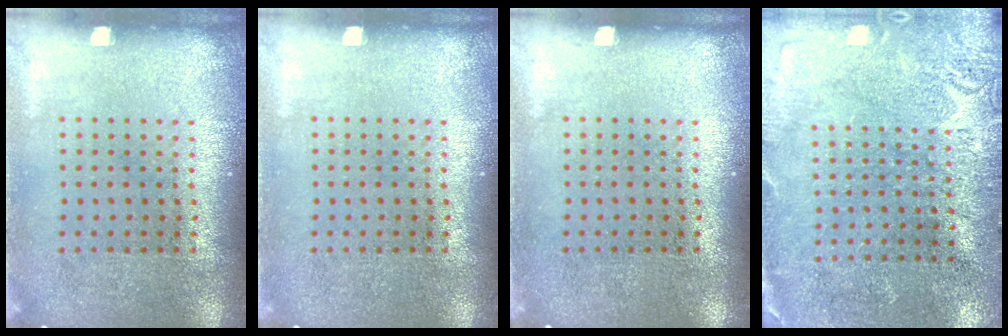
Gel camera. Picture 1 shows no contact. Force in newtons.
{"total": 0.0}
{"total": 0.0}
{"total": 2.8, "press": 2.6, "slide": 0.9}